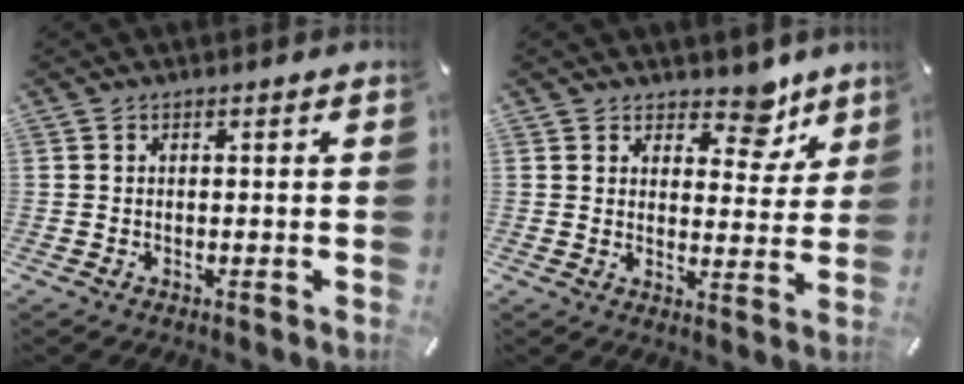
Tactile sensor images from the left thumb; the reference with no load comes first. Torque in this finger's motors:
{"motor_torque": [0.43, -0.33, 0.09, -0.11, 0.03]}